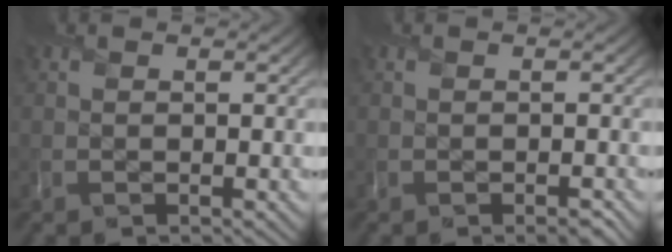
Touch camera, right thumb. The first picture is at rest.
{"total": 1.1, "force": [-0.8, 0.2, 0.8], "torque": [-0.008, -0.004, -0.013]}